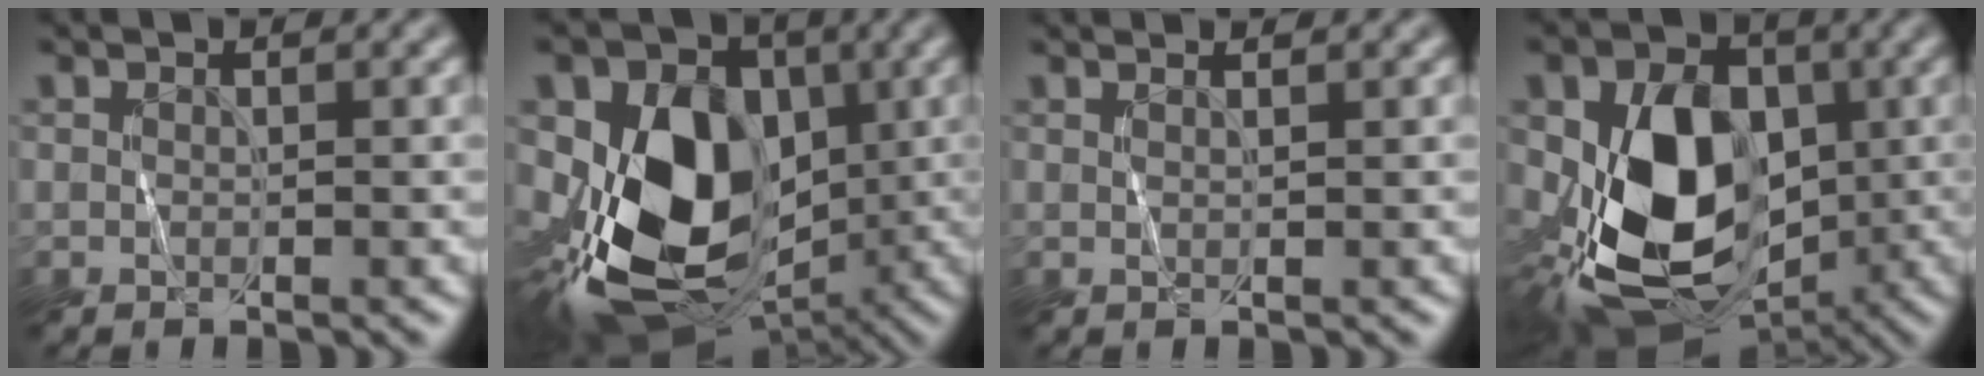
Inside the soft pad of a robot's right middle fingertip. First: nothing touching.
{"total": 13.4, "force": [-0.8, 9.5, 9.4], "torque": [-0.164, -0.013, -0.030]}
{"total": 0.9, "force": [0.8, -0.2, 0.4], "torque": [-0.006, -0.003, 0.007]}
{"total": 12.9, "force": [-1.7, 8.9, 9.3], "torque": [-0.165, -0.020, -0.029]}